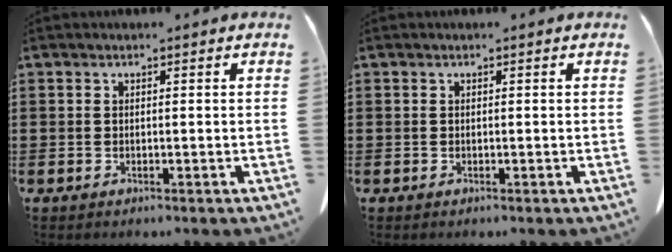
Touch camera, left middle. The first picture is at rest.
{"total": 0.0}